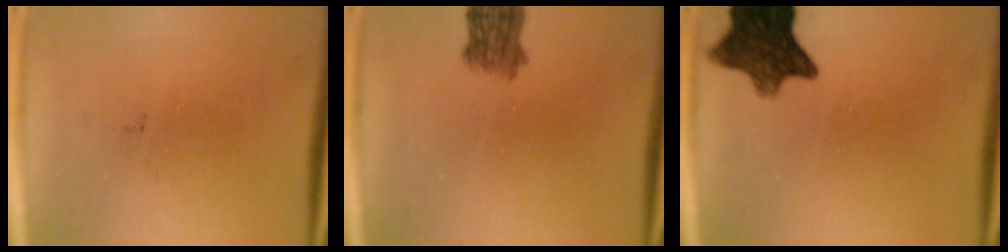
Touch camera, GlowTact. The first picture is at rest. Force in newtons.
{"total": 4.2}
{"total": 11.0}